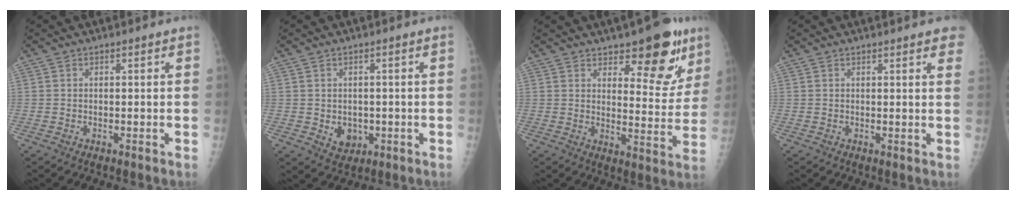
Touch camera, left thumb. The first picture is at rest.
{"total": 4.1, "force": [-0.6, 3.4, 2.2], "torque": [-0.016, -0.001, 0.004]}
{"total": 13.1, "force": [8.3, 5.4, 8.6], "torque": [-0.062, -0.051, 0.117]}
{"total": 6.0, "force": [4.5, 1.2, 3.8], "torque": [-0.032, -0.006, 0.040]}